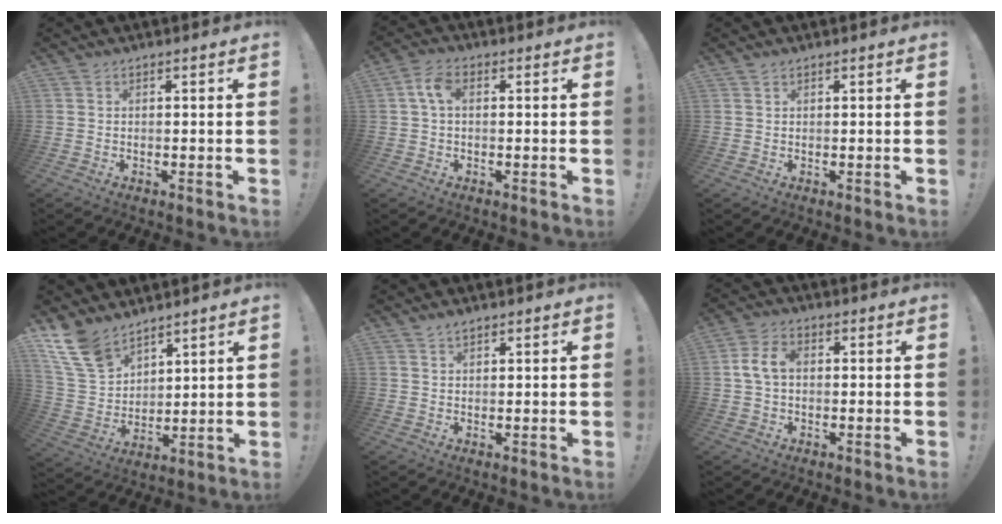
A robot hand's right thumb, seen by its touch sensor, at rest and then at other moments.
{"total": 5.4, "force": [0.7, 3.2, 4.4], "torque": [-0.092, 0.015, 0.014]}
{"total": 0.6, "force": [0.5, 0.3, 0.2], "torque": [-0.004, 0.000, 0.009]}
{"total": 14.0, "force": [10.4, 7.6, 5.4], "torque": [-0.126, -0.059, 0.206]}
{"total": 1.8, "force": [1.5, 0.7, 0.7], "torque": [-0.013, -0.006, 0.028]}
{"total": 6.7, "force": [0.3, 4.3, 5.1], "torque": [-0.101, 0.011, 0.006]}